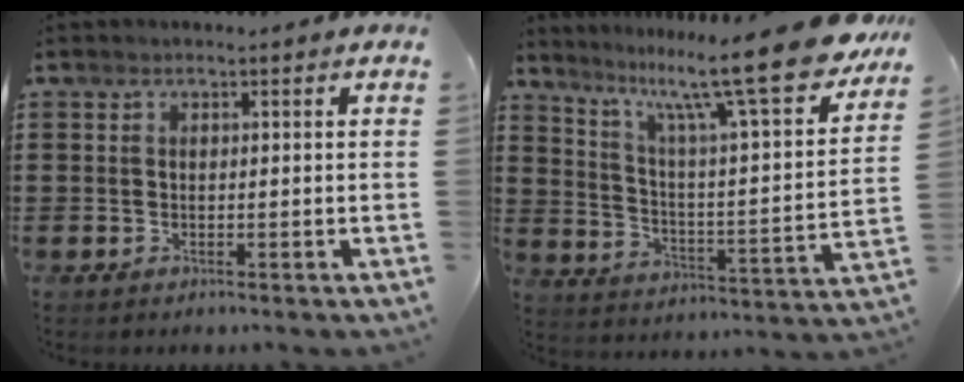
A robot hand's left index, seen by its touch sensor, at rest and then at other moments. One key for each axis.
{"total": 15.2, "fx": 12.2, "fy": 0.9, "fz": 9.0, "tx": -0.171, "ty": -0.087, "tz": 0.197}